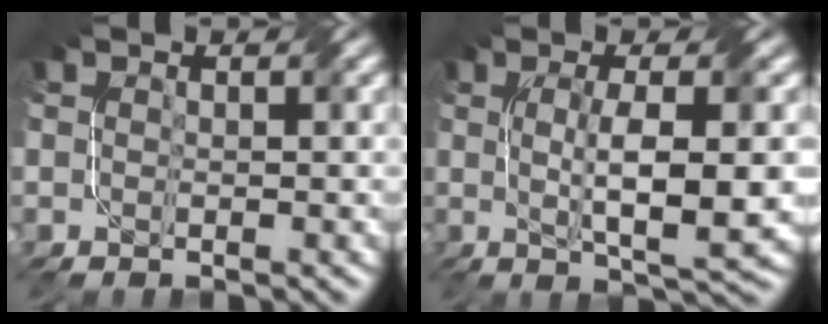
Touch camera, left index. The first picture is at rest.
{"total": 6.6, "force": [-0.2, 1.3, 6.5], "torque": [-0.110, -0.003, 0.001]}